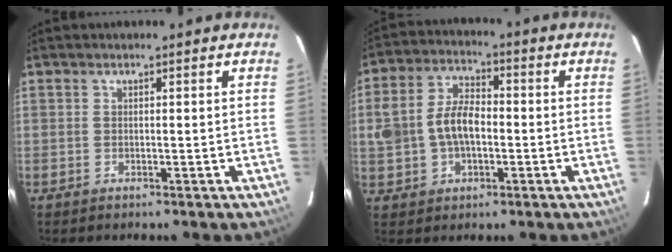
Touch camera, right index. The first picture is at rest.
{"total": 10.0, "force": [-0.9, 6.4, 7.6], "torque": [-0.157, 0.019, -0.011]}